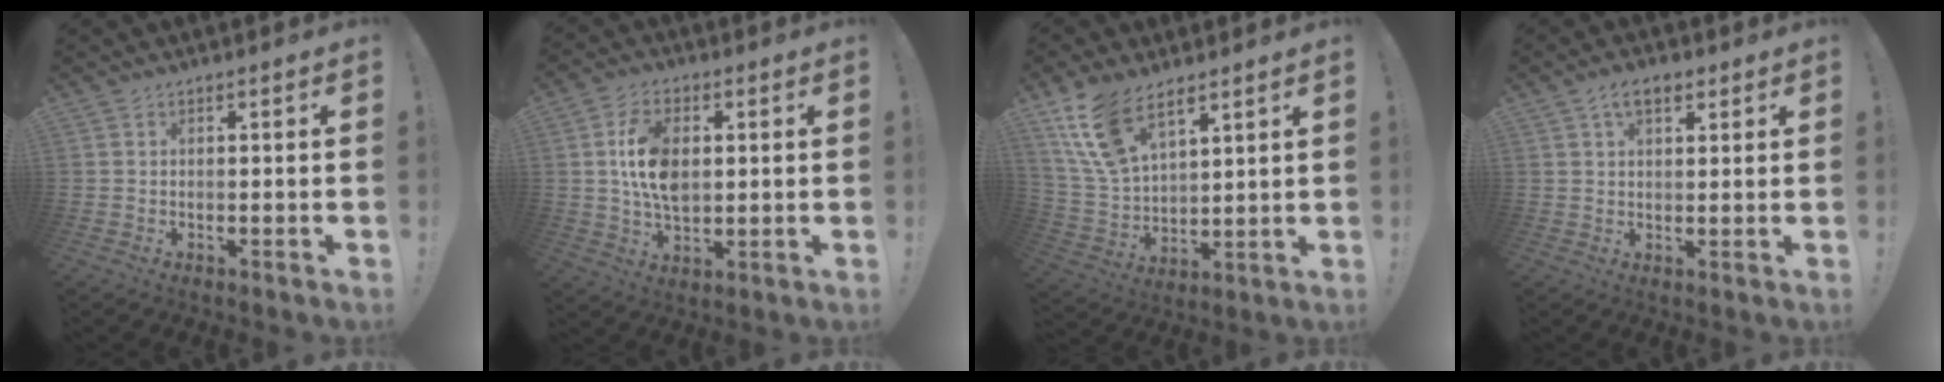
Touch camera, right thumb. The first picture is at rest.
{"total": 12.4, "force": [2.0, 8.0, 9.3], "torque": [-0.163, 0.006, 0.036]}
{"total": 14.8, "force": [9.7, 7.2, 8.6], "torque": [-0.174, -0.046, 0.185]}
{"total": 5.6, "force": [2.9, 3.0, 3.8], "torque": [-0.056, -0.003, 0.050]}